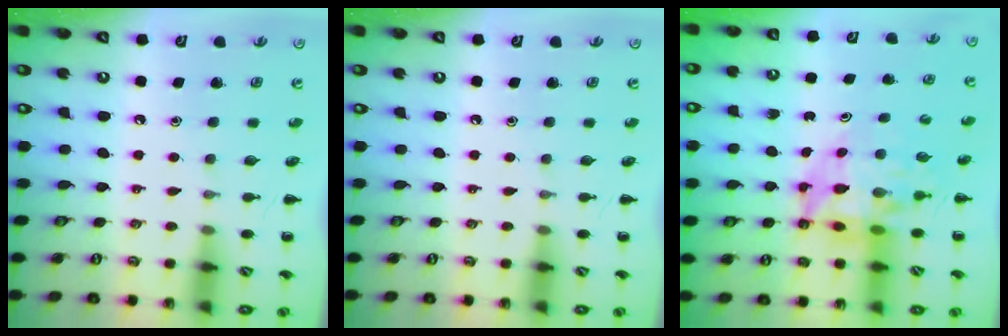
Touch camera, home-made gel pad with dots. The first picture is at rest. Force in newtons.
{"total": 0.0}
{"total": 9.0, "press": 8.5, "slide": 3.0}